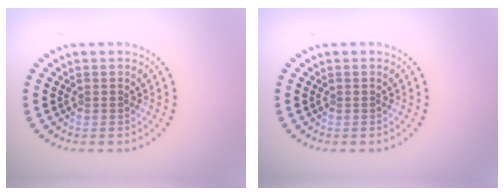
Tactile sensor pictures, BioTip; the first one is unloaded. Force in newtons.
{"total": 0.0}